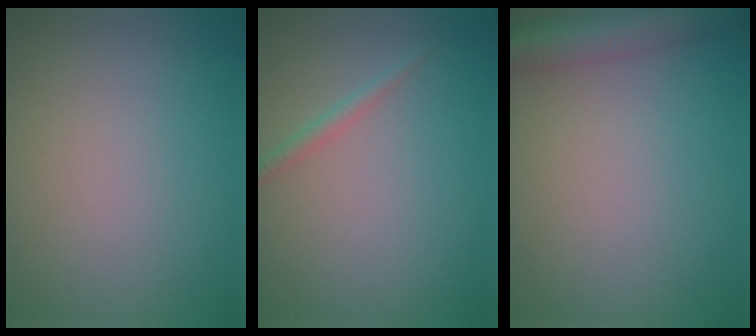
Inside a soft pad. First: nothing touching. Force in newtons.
{"total": 1.2, "press": 1.2, "slide": 0.0}
{"total": 5.5, "press": 5.5, "slide": 0.3}